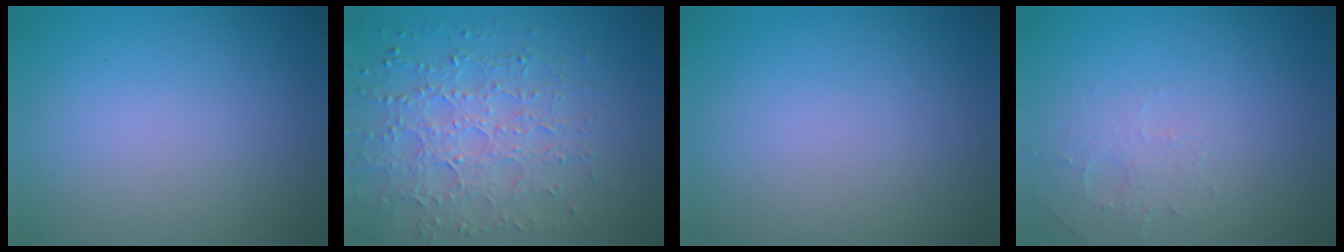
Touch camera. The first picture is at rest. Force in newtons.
{"total": 5.5, "press": 4.7, "slide": 2.8}
{"total": 0.0}
{"total": 1.8, "press": 1.7, "slide": 0.4}